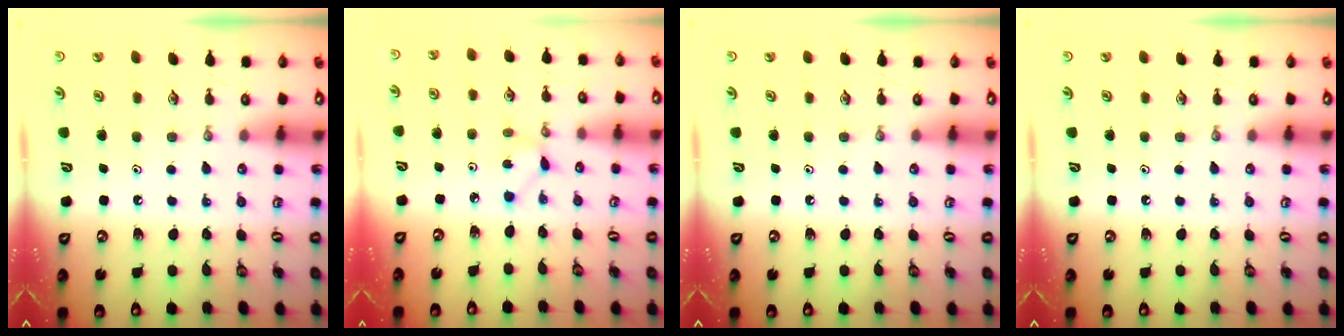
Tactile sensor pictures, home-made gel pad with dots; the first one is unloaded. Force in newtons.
{"total": 1.7, "press": 1.6, "slide": 0.2}
{"total": 0.0}
{"total": 0.0}